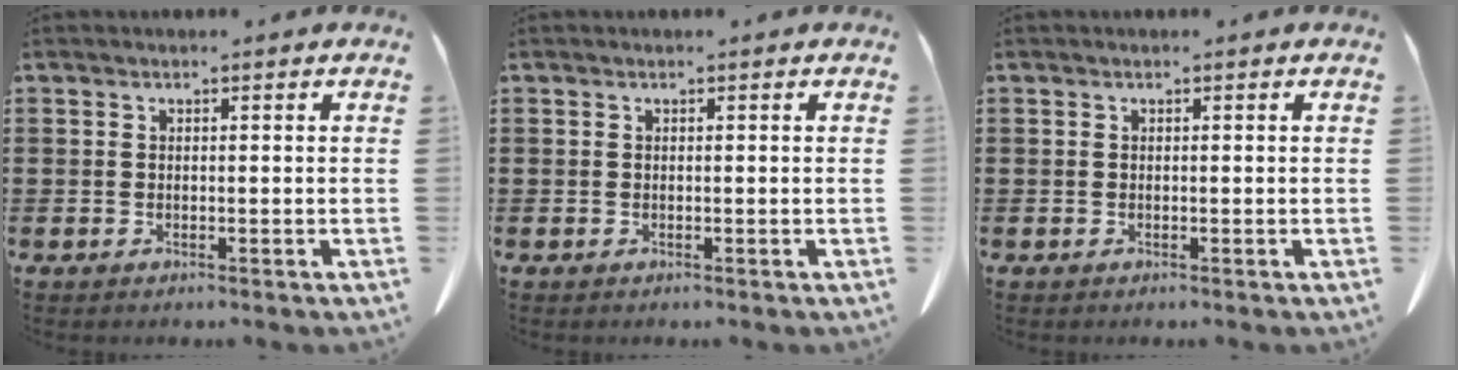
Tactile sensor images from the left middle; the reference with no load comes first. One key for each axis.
{"total": 0.0}
{"total": 0.0}